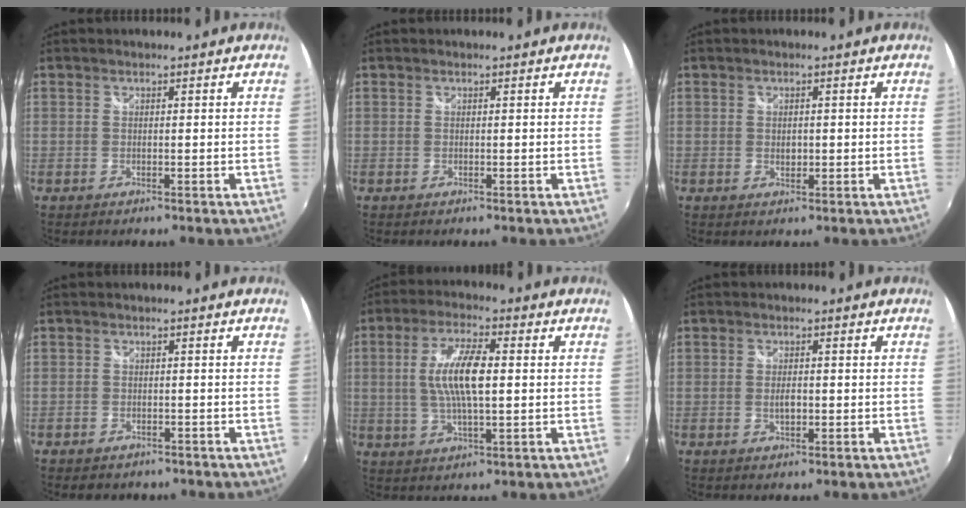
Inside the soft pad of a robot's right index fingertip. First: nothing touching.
{"total": 0.0}
{"total": 1.5, "force": [-0.1, 1.2, 1.0], "torque": [-0.014, 0.000, -0.002]}
{"total": 3.0, "force": [-2.2, 1.9, 0.8], "torque": [-0.022, -0.008, -0.031]}
{"total": 9.8, "force": [0.6, 2.8, 9.4], "torque": [-0.184, 0.004, 0.012]}
{"total": 2.3, "force": [-0.4, 1.1, 2.0], "torque": [-0.035, -0.002, -0.007]}